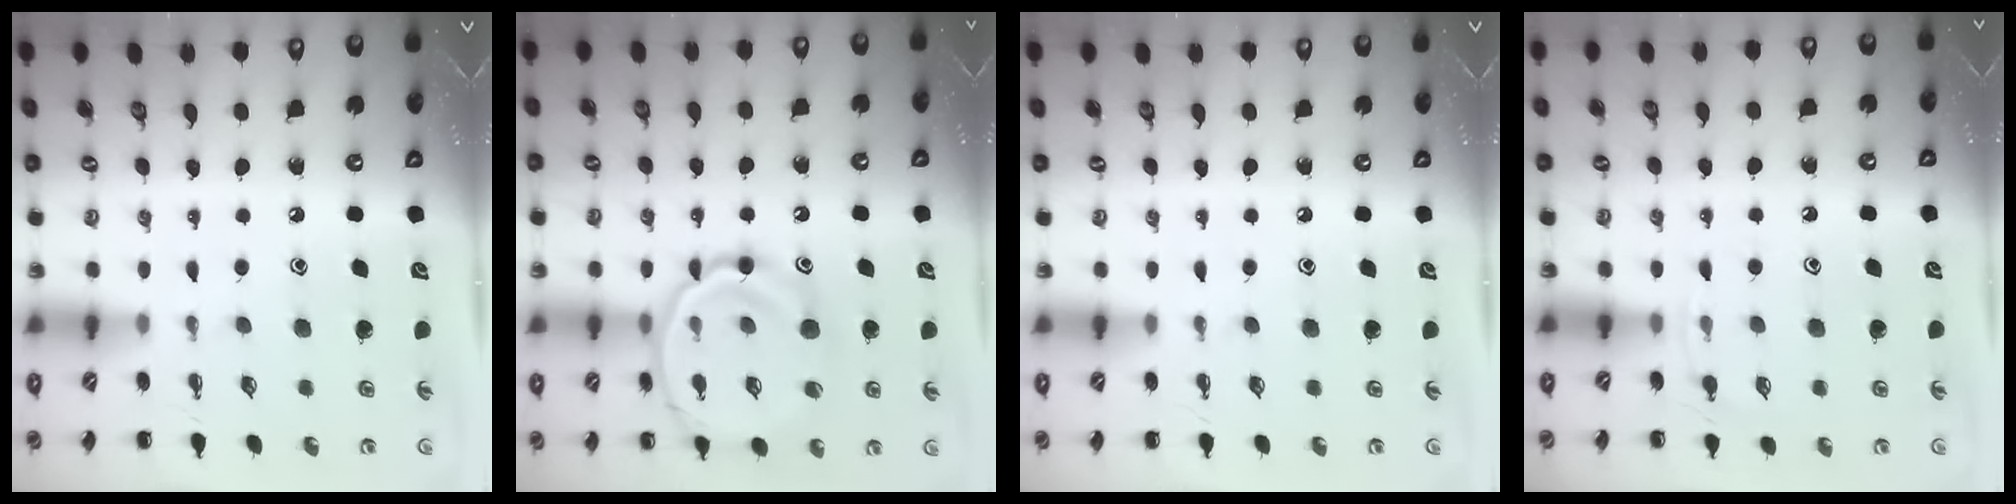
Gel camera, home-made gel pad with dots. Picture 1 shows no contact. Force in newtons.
{"total": 17.7, "press": 17.5, "slide": 2.1}
{"total": 0.0}
{"total": 4.7, "press": 4.6, "slide": 1.3}